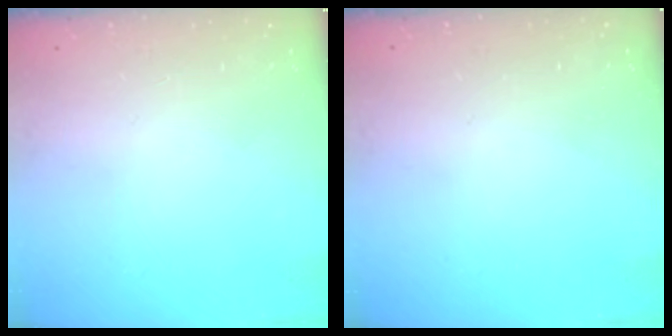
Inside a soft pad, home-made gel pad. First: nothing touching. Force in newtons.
{"total": 2.8, "press": 2.8, "slide": 0.1}